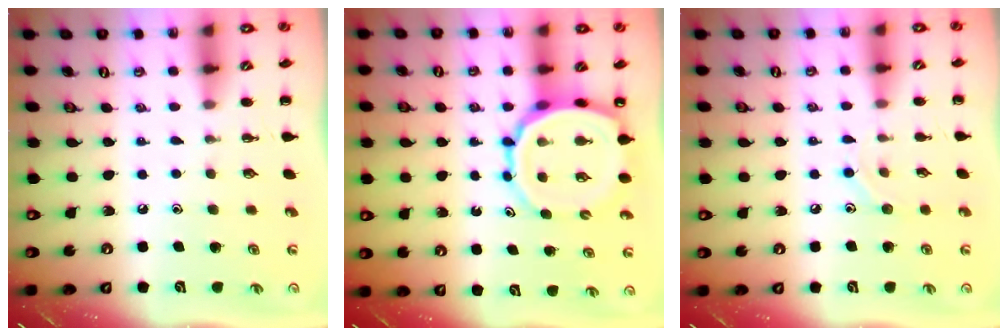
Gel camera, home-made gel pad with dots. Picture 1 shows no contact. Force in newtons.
{"total": 11.6, "press": 11.0, "slide": 3.8}
{"total": 6.7, "press": 6.6, "slide": 1.1}